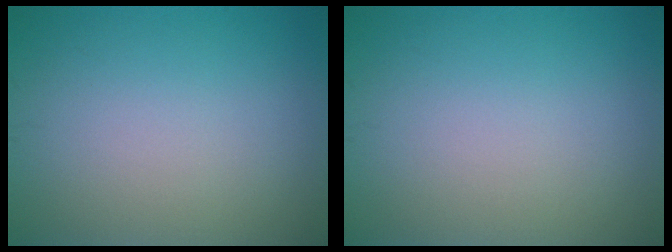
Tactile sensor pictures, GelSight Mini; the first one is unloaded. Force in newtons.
{"total": 0.0}